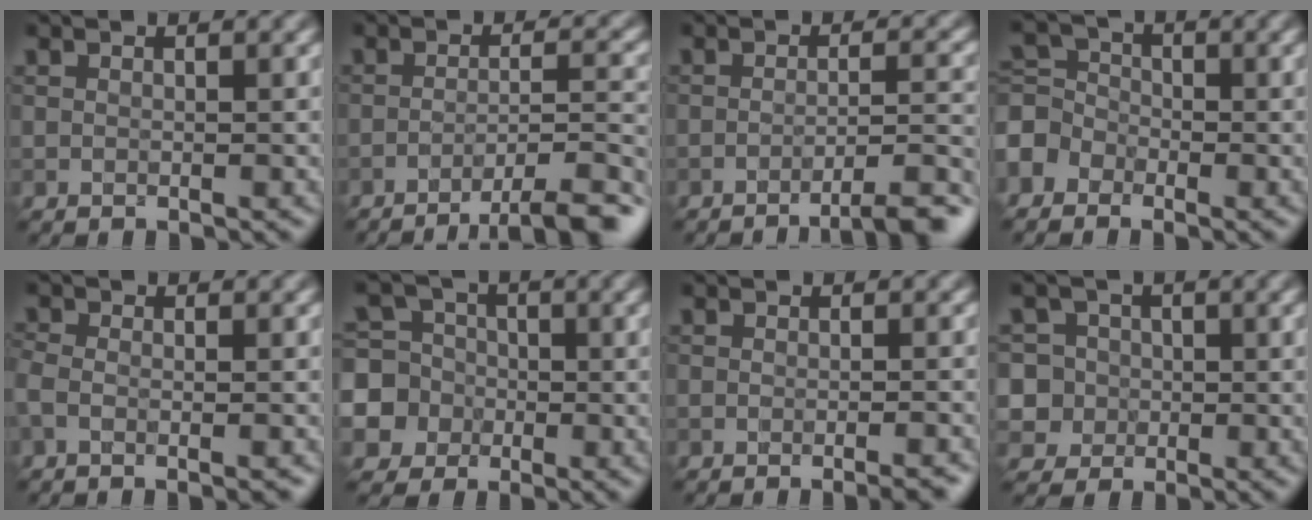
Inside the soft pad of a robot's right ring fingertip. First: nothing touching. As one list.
[{"total": 7.7, "force": [-5.5, 1.5, 5.1], "torque": [-0.065, 0.005, -0.075]}, {"total": 5.7, "force": [-3.8, 1.0, 4.1], "torque": [-0.050, 0.009, -0.056]}, {"total": 3.6, "force": [-2.1, 2.6, 1.1], "torque": [-0.026, 0.008, -0.052]}, {"total": 2.9, "force": [-1.6, 1.2, 2.1], "torque": [-0.026, -0.001, -0.028]}, {"total": 9.1, "force": [-2.7, 8.4, 2.1], "torque": [-0.064, -0.008, -0.076]}, {"total": 2.8, "force": [-1.8, 0.8, 2.0], "torque": [-0.012, 0.009, -0.025]}, {"total": 7.2, "force": [-0.5, 6.9, 1.9], "torque": [-0.036, 0.023, -0.031]}]